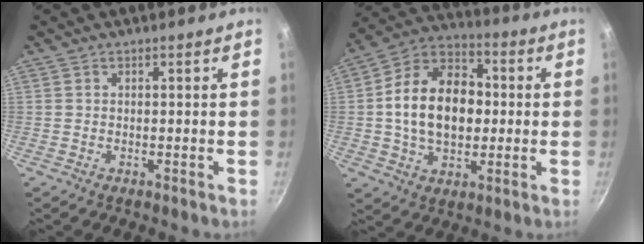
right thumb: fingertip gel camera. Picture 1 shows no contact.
{"total": 17.7, "force": [0.2, 12.2, 12.8], "torque": [-0.182, 0.028, -0.007]}